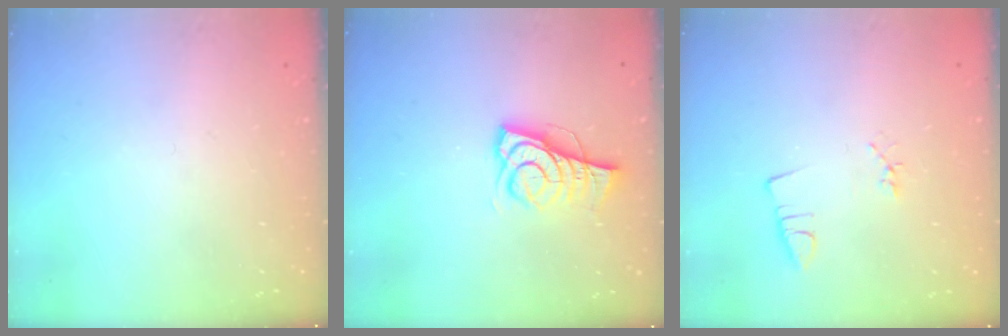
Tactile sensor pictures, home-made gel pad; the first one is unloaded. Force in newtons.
{"total": 8.1, "press": 8.1, "slide": 0.3}
{"total": 2.2, "press": 1.7, "slide": 1.4}